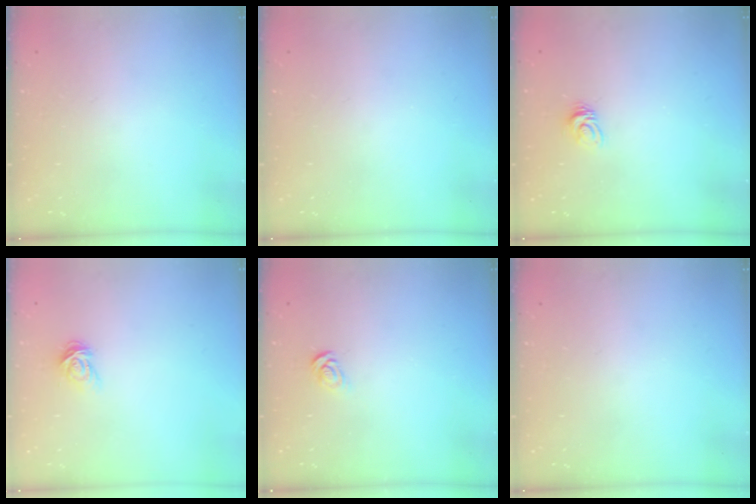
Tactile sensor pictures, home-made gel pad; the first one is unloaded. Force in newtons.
{"total": 0.0}
{"total": 3.8, "press": 3.8, "slide": 0.2}
{"total": 4.5, "press": 4.4, "slide": 0.6}
{"total": 3.8, "press": 3.7, "slide": 0.4}
{"total": 0.0}